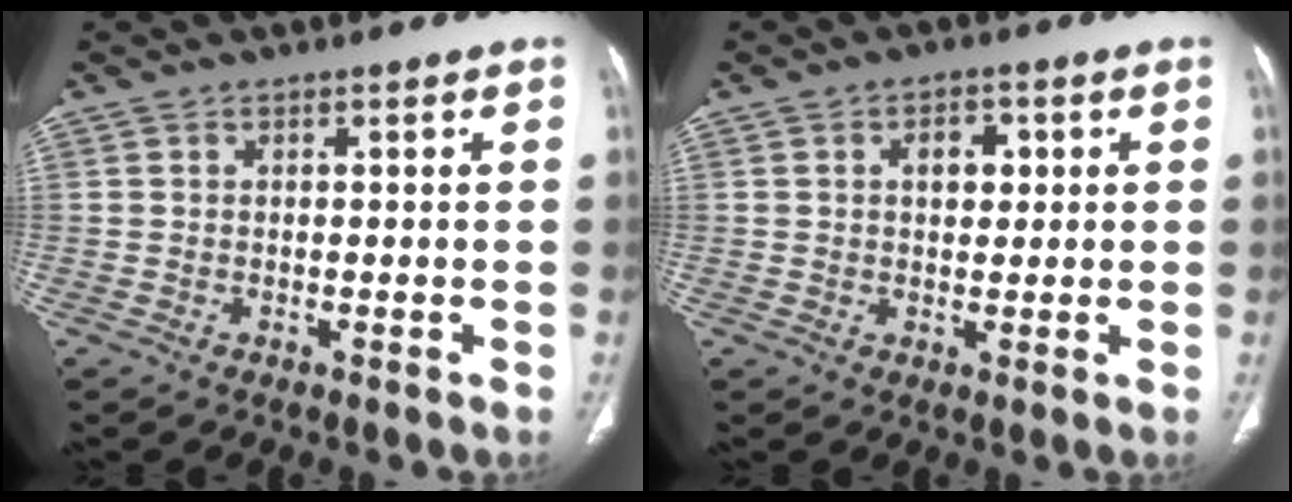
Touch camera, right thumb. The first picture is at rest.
{"total": 4.2, "force": [1.1, 2.8, 3.0], "torque": [-0.029, 0.001, 0.016]}